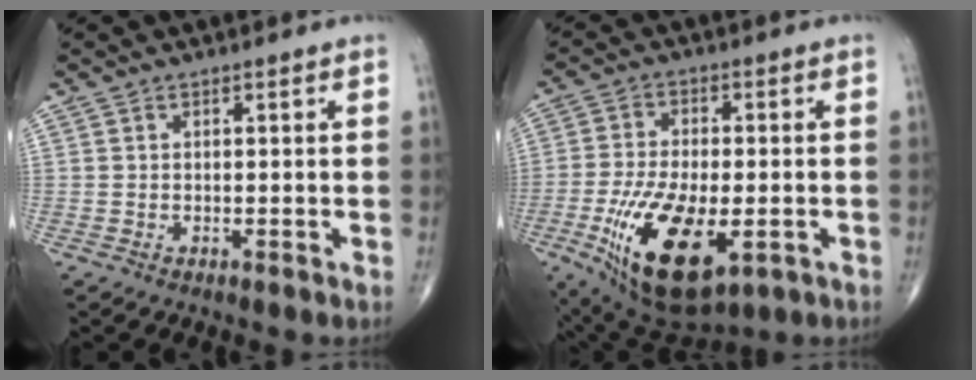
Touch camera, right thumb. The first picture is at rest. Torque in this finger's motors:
{"motor_torque": [2.52, 2.39, 1.90, -0.27, 0.23]}